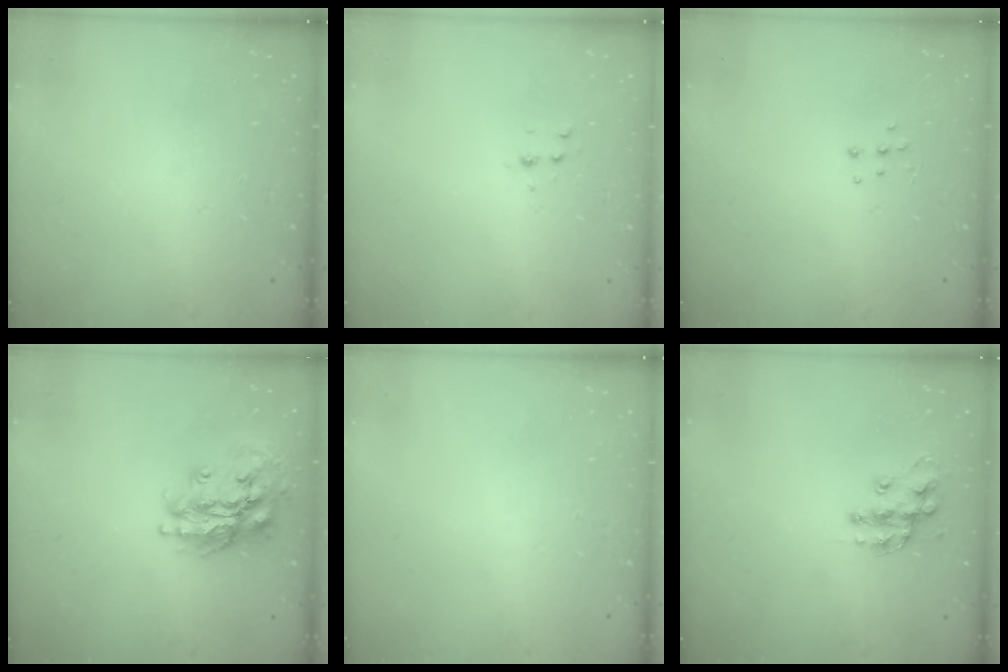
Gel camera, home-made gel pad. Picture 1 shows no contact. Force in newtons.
{"total": 3.8, "press": 3.7, "slide": 1.1}
{"total": 4.3, "press": 4.3, "slide": 0.4}
{"total": 17.4, "press": 17.3, "slide": 2.4}
{"total": 0.0}
{"total": 11.8, "press": 11.8, "slide": 0.6}